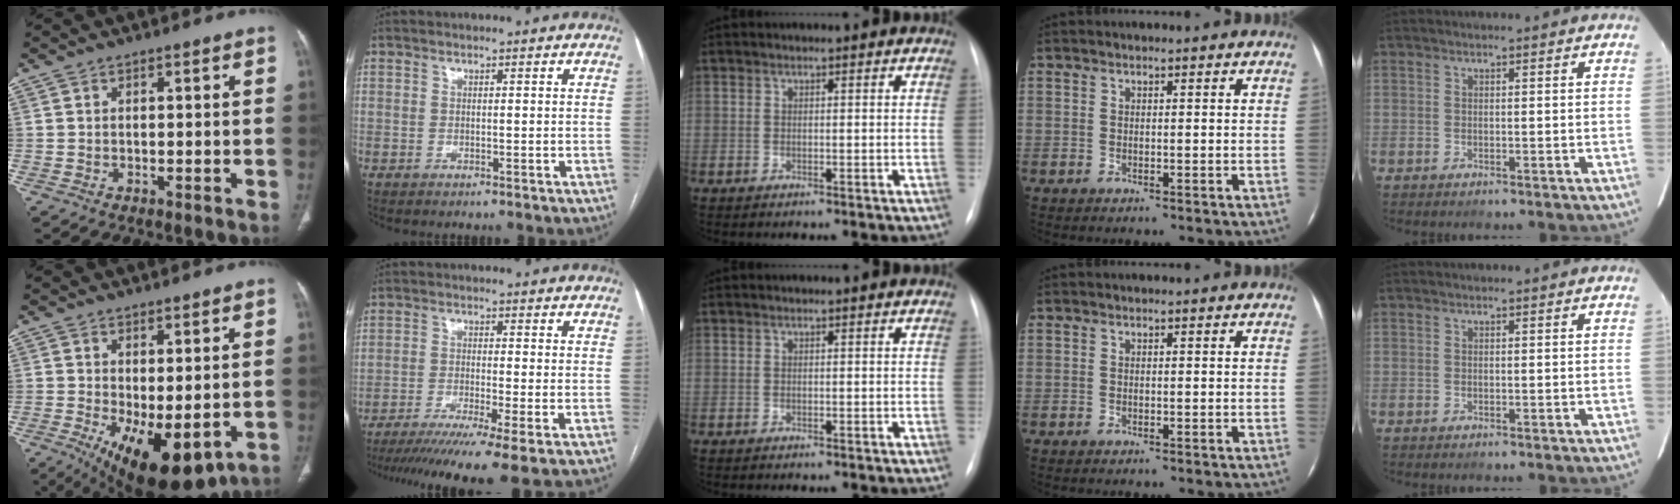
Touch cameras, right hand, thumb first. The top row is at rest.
{"thumb": {"total": 14.1, "force": [-4.6, 6.1, 11.8], "torque": [-0.179, -0.019, -0.049]}, "index": {"total": 13.4, "force": [-10.1, -0.9, 8.8], "torque": [-0.130, -0.032, -0.158]}}